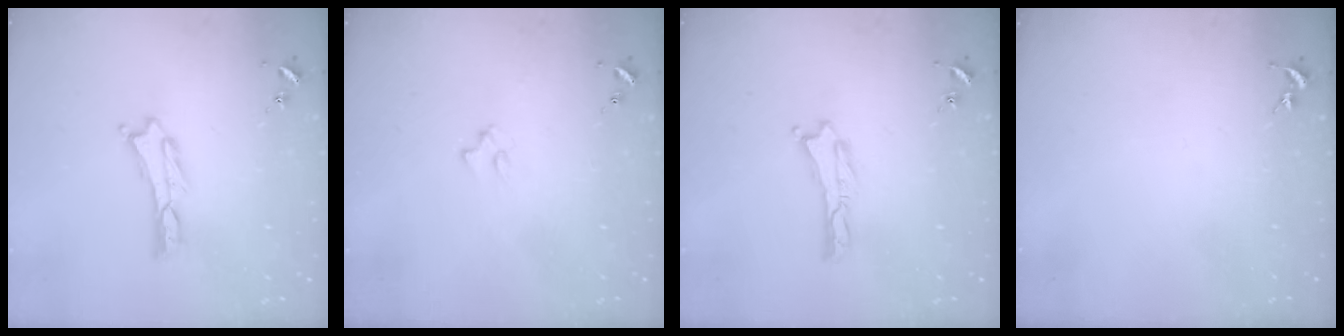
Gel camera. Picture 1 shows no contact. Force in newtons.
{"total": 1.3, "press": 1.3, "slide": 0.3}
{"total": 0.0}
{"total": 0.0}